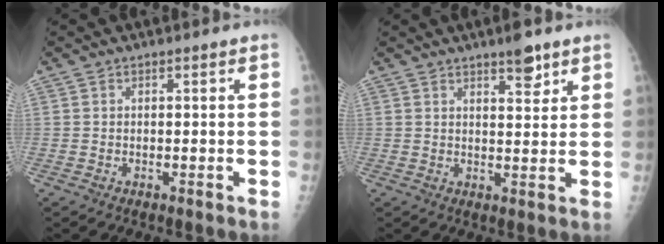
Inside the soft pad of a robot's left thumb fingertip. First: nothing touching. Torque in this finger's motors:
{"motor_torque": [0.01, 0.11, 0.21, 0.36, 0.00]}